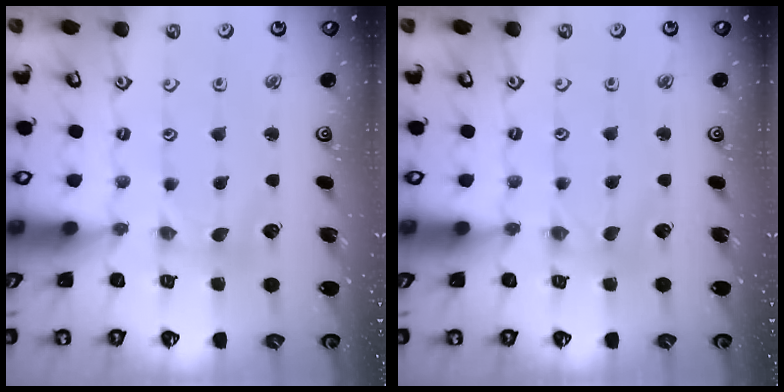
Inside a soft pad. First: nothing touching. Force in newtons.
{"total": 0.0}